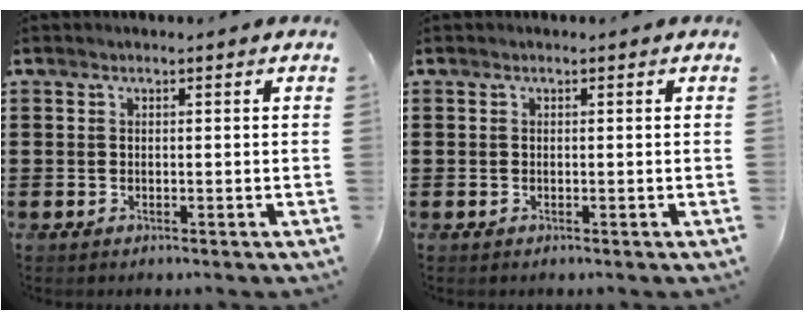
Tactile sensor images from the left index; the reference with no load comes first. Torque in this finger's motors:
{"motor_torque": [0.00, 0.00, 0.00, 0.01]}